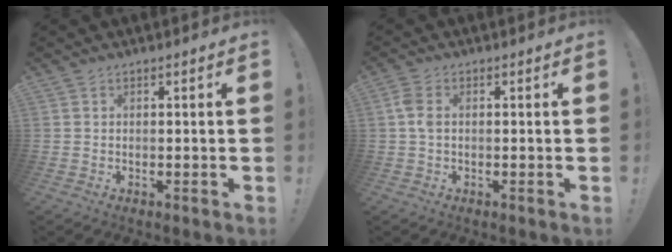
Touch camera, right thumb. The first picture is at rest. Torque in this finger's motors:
{"motor_torque": [0.77, 0.97, 0.69, -0.10, 0.03]}